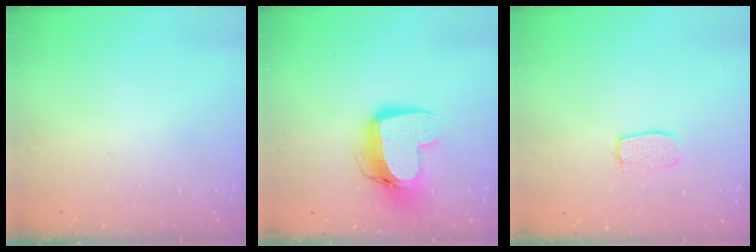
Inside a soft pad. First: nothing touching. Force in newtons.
{"total": 12.9, "press": 12.9, "slide": 1.2}
{"total": 5.5, "press": 5.5, "slide": 0.1}